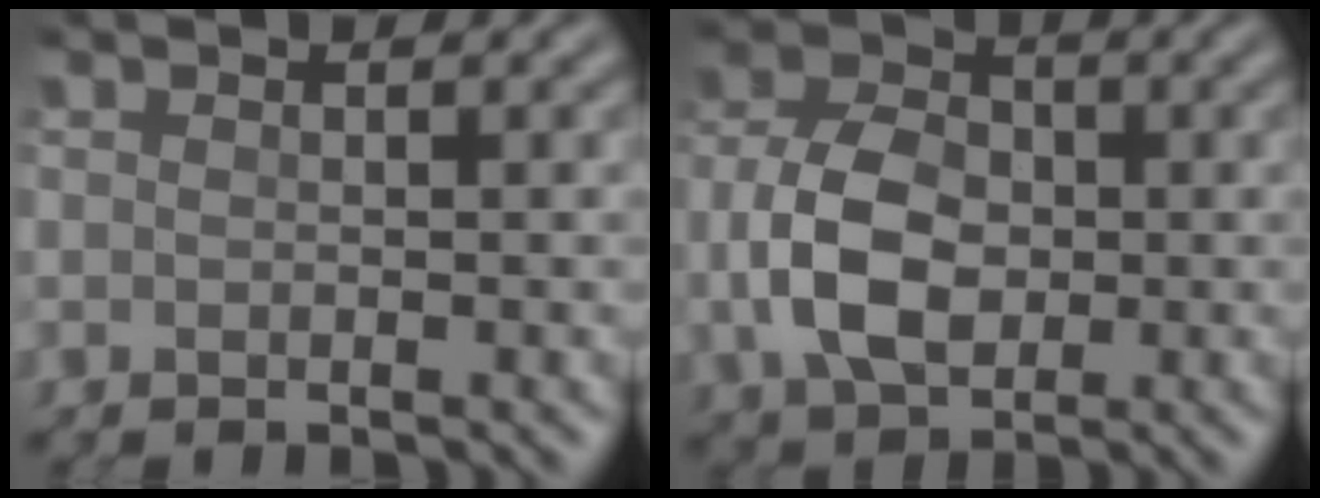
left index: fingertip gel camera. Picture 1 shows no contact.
{"total": 6.6, "force": [-0.9, 4.4, 4.8], "torque": [-0.102, 0.011, -0.023]}